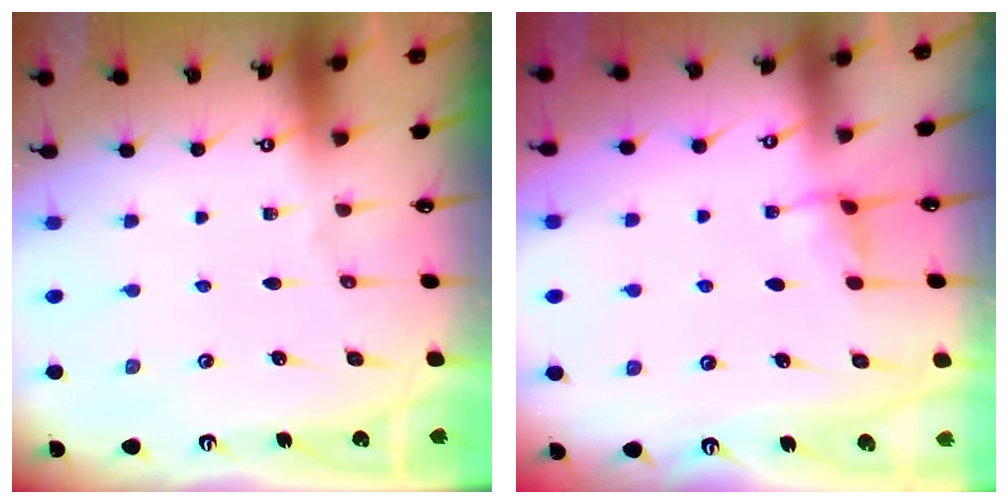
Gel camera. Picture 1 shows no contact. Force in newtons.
{"total": 2.9, "press": 2.9, "slide": 0.6}